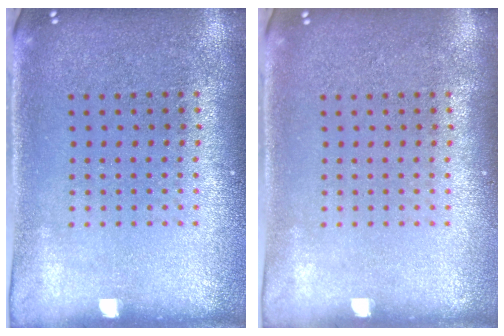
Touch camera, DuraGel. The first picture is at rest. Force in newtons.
{"total": 0.0}